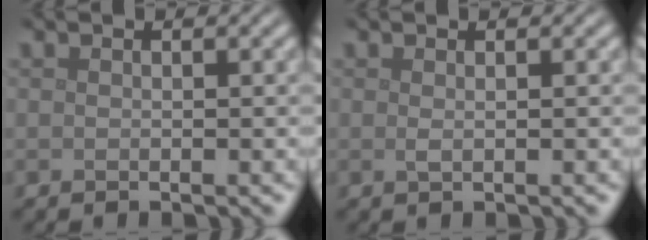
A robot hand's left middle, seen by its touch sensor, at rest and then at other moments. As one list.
[{"total": 0.6, "force": [0.2, 0.2, 0.5], "torque": [-0.011, 0.001, 0.004]}]